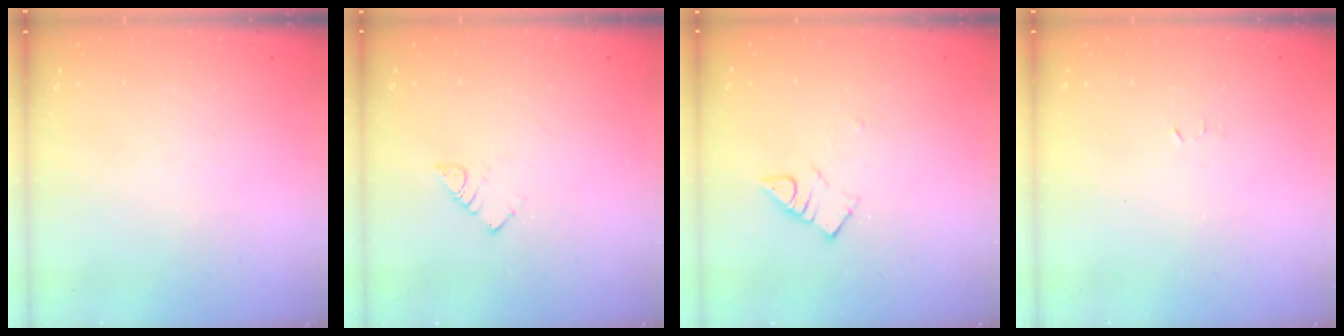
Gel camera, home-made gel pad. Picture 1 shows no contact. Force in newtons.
{"total": 2.9, "press": 2.9, "slide": 0.5}
{"total": 2.8, "press": 2.7, "slide": 0.3}
{"total": 2.4, "press": 2.4, "slide": 0.4}